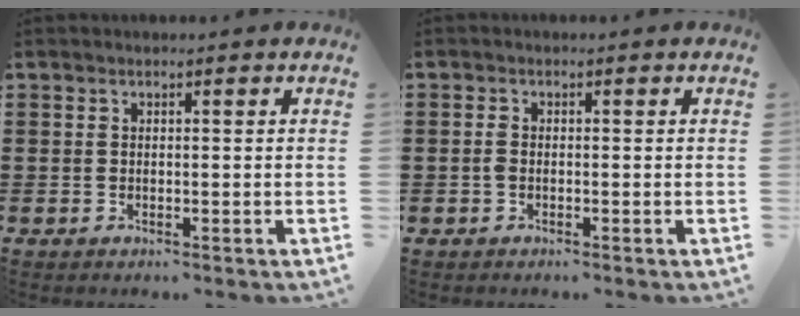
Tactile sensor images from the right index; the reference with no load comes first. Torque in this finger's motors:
{"motor_torque": [0.33, 0.21, 0.21, 0.06]}